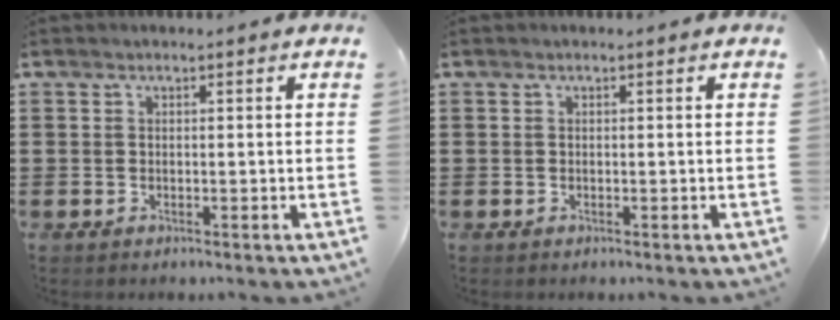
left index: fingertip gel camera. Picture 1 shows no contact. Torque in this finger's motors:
{"motor_torque": [-0.01, -0.01, 0.01, 0.00]}